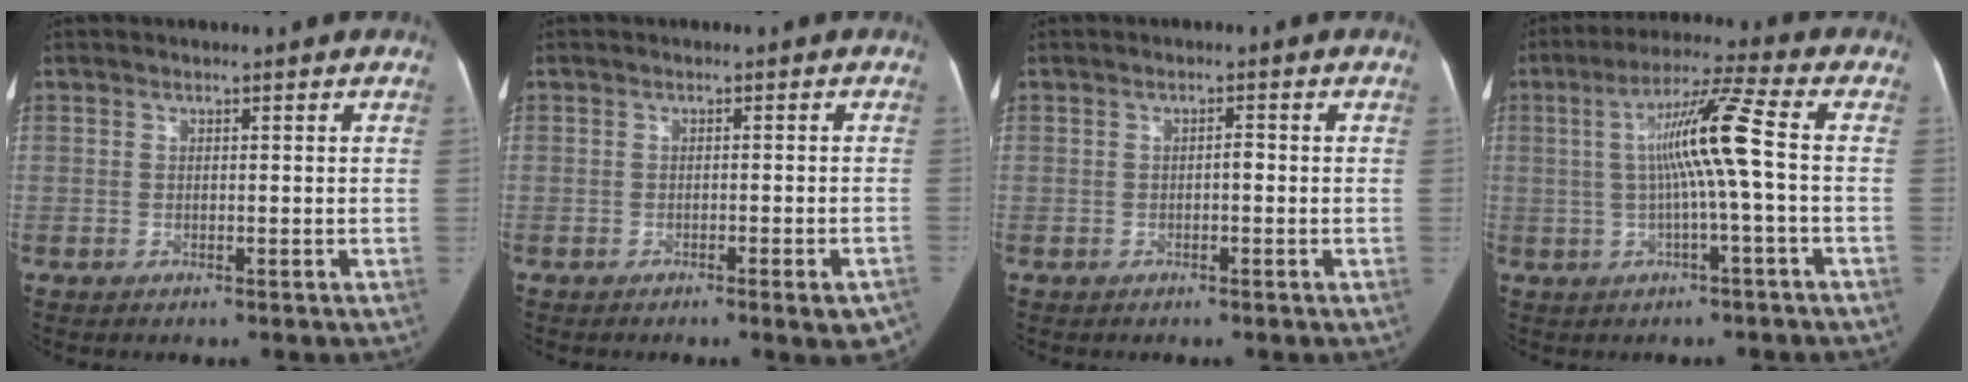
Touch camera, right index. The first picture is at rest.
{"total": 4.1, "force": [-2.8, 0.5, 3.0], "torque": [-0.022, -0.002, -0.035]}
{"total": 0.9, "force": [-0.3, 0.3, 0.8], "torque": [-0.010, 0.003, -0.007]}
{"total": 9.6, "force": [0.0, -1.1, 9.5], "torque": [-0.173, 0.015, -0.001]}